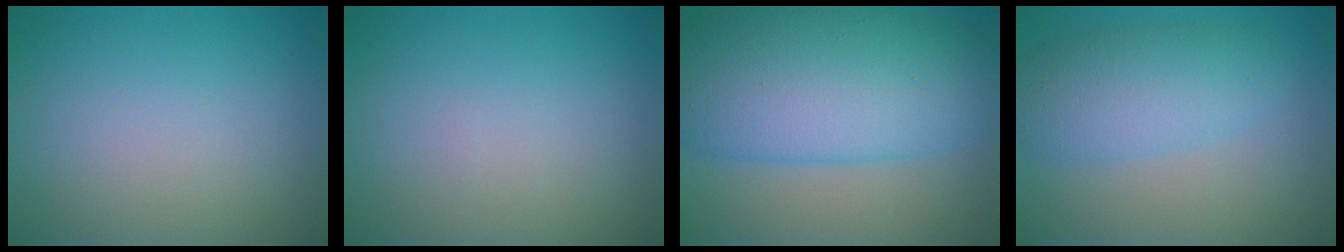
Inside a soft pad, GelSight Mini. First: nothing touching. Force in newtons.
{"total": 0.0}
{"total": 13.0, "press": 13.0, "slide": 0.2}
{"total": 4.7, "press": 4.7, "slide": 0.1}